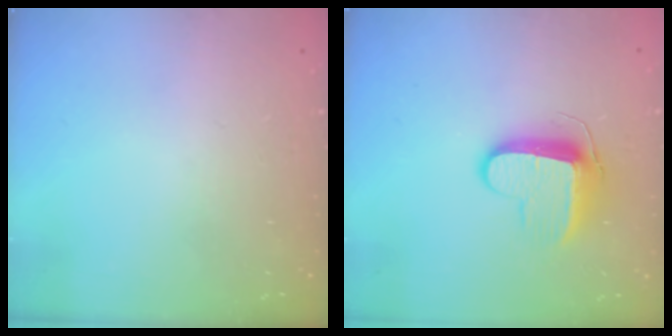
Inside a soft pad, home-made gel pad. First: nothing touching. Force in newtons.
{"total": 9.6, "press": 9.6, "slide": 0.6}